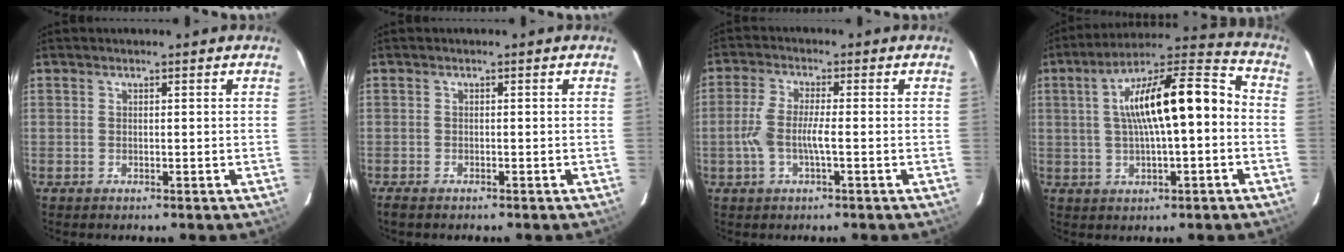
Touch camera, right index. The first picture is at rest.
{"total": 2.1, "force": [-1.7, 0.7, 1.0], "torque": [-0.028, -0.005, -0.032]}
{"total": 5.8, "force": [-1.4, 1.1, 5.5], "torque": [-0.121, 0.002, -0.027]}
{"total": 17.2, "force": [0.2, 4.9, 16.5], "torque": [-0.262, 0.036, 0.004]}